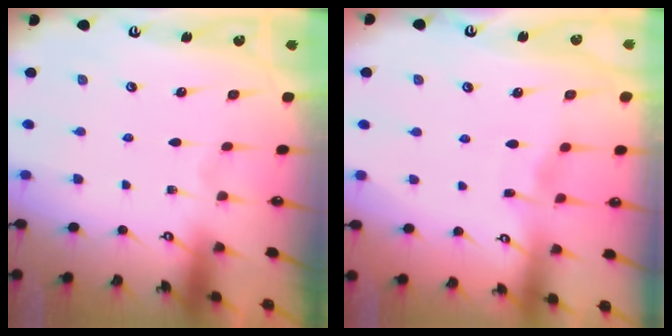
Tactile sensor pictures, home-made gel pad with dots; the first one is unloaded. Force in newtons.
{"total": 3.7, "press": 3.6, "slide": 0.4}